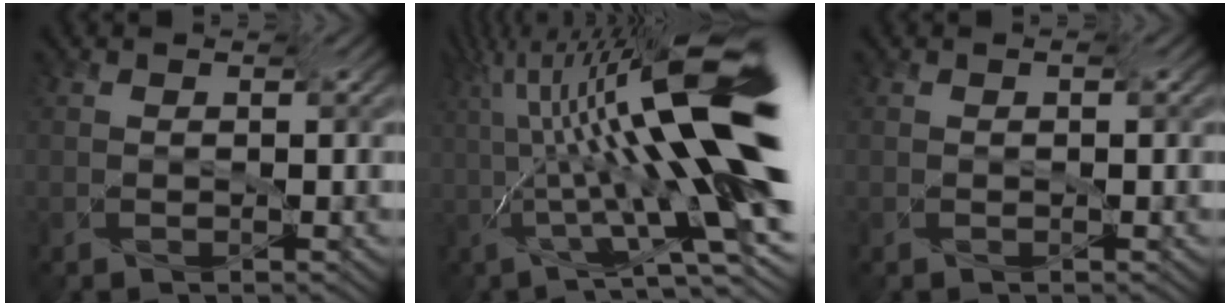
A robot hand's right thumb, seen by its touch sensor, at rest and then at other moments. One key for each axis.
{"total": 16.4, "fx": 0.7, "fy": 3.3, "fz": 16.1, "tx": -0.254, "ty": 0.040, "tz": 0.021}
{"total": 0.0}